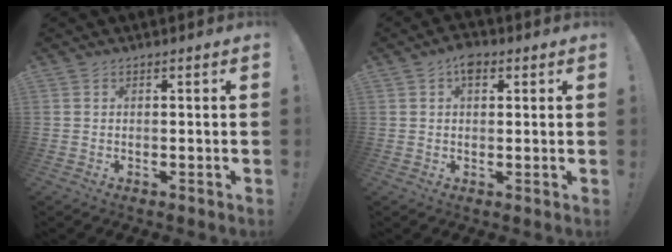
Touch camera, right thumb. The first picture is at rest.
{"total": 4.6, "force": [2.2, 2.8, 2.9], "torque": [-0.039, -0.004, 0.036]}